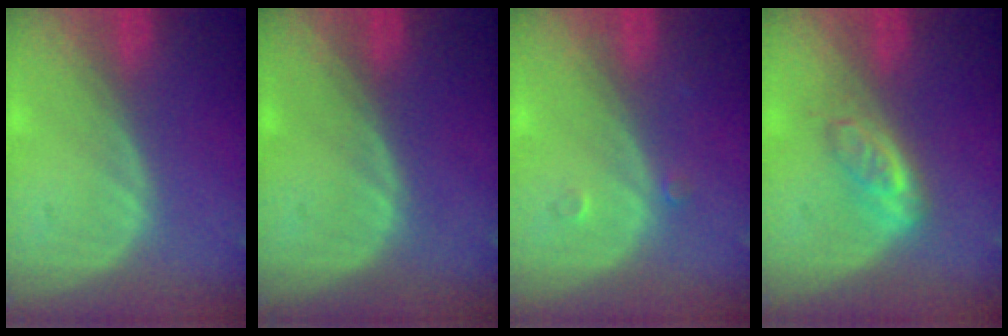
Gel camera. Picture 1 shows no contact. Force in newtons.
{"total": 0.0}
{"total": 1.2, "press": 1.0, "slide": 0.7}
{"total": 3.8, "press": 3.8, "slide": 0.6}